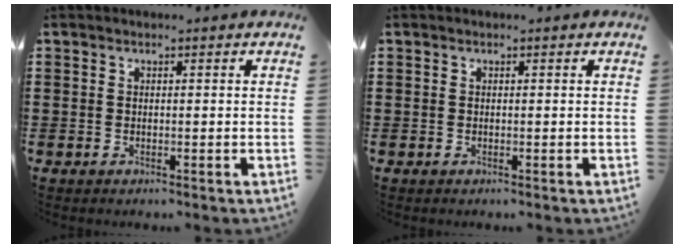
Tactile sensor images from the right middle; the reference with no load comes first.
{"total": 0.0}